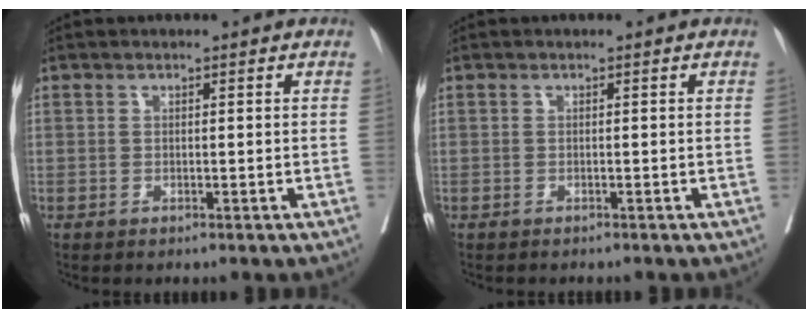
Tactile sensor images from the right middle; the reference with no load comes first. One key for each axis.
{"total": 0.9, "fx": -0.9, "fy": 0.2, "fz": 0.2, "tx": -0.010, "ty": -0.003, "tz": -0.013}